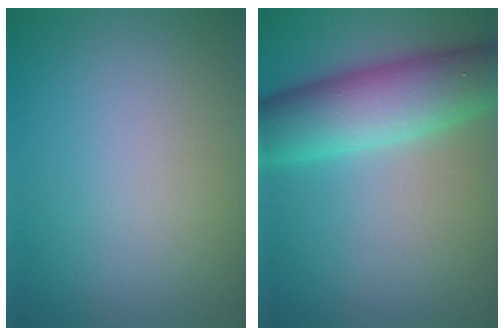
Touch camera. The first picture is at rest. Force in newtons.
{"total": 8.2, "press": 8.2, "slide": 0.3}